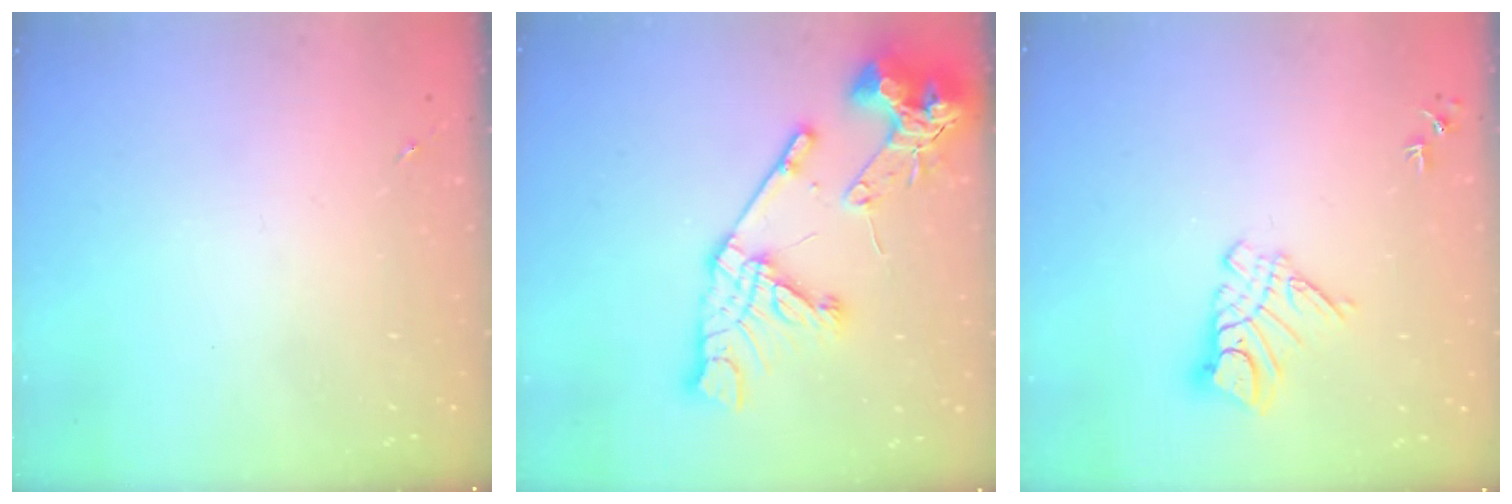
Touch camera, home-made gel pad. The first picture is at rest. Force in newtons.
{"total": 20.6, "press": 20.5, "slide": 2.4}
{"total": 10.5, "press": 10.4, "slide": 1.0}